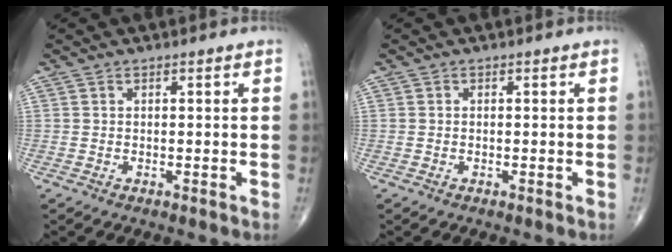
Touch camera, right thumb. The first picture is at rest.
{"total": 0.0}